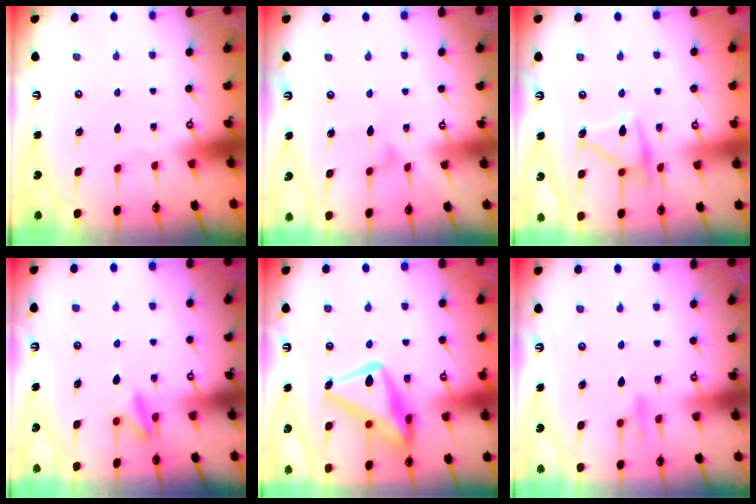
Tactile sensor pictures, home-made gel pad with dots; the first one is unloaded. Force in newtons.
{"total": 6.6, "press": 6.6, "slide": 0.4}
{"total": 14.4, "press": 14.4, "slide": 1.0}
{"total": 8.5, "press": 8.4, "slide": 1.1}
{"total": 18.7, "press": 18.6, "slide": 1.6}
{"total": 9.0, "press": 8.9, "slide": 1.4}